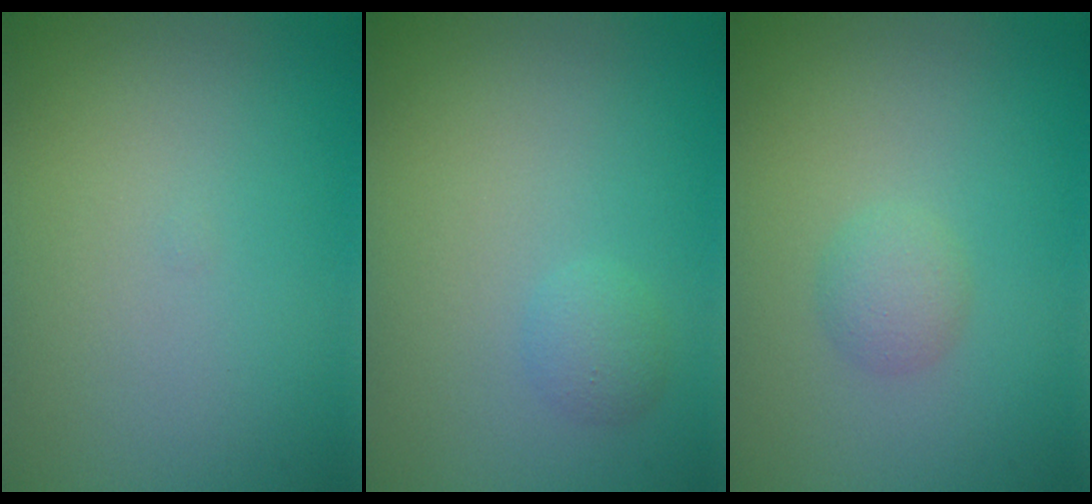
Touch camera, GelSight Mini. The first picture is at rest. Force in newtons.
{"total": 1.2, "press": 1.2, "slide": 0.0}
{"total": 1.5, "press": 1.5, "slide": 0.0}